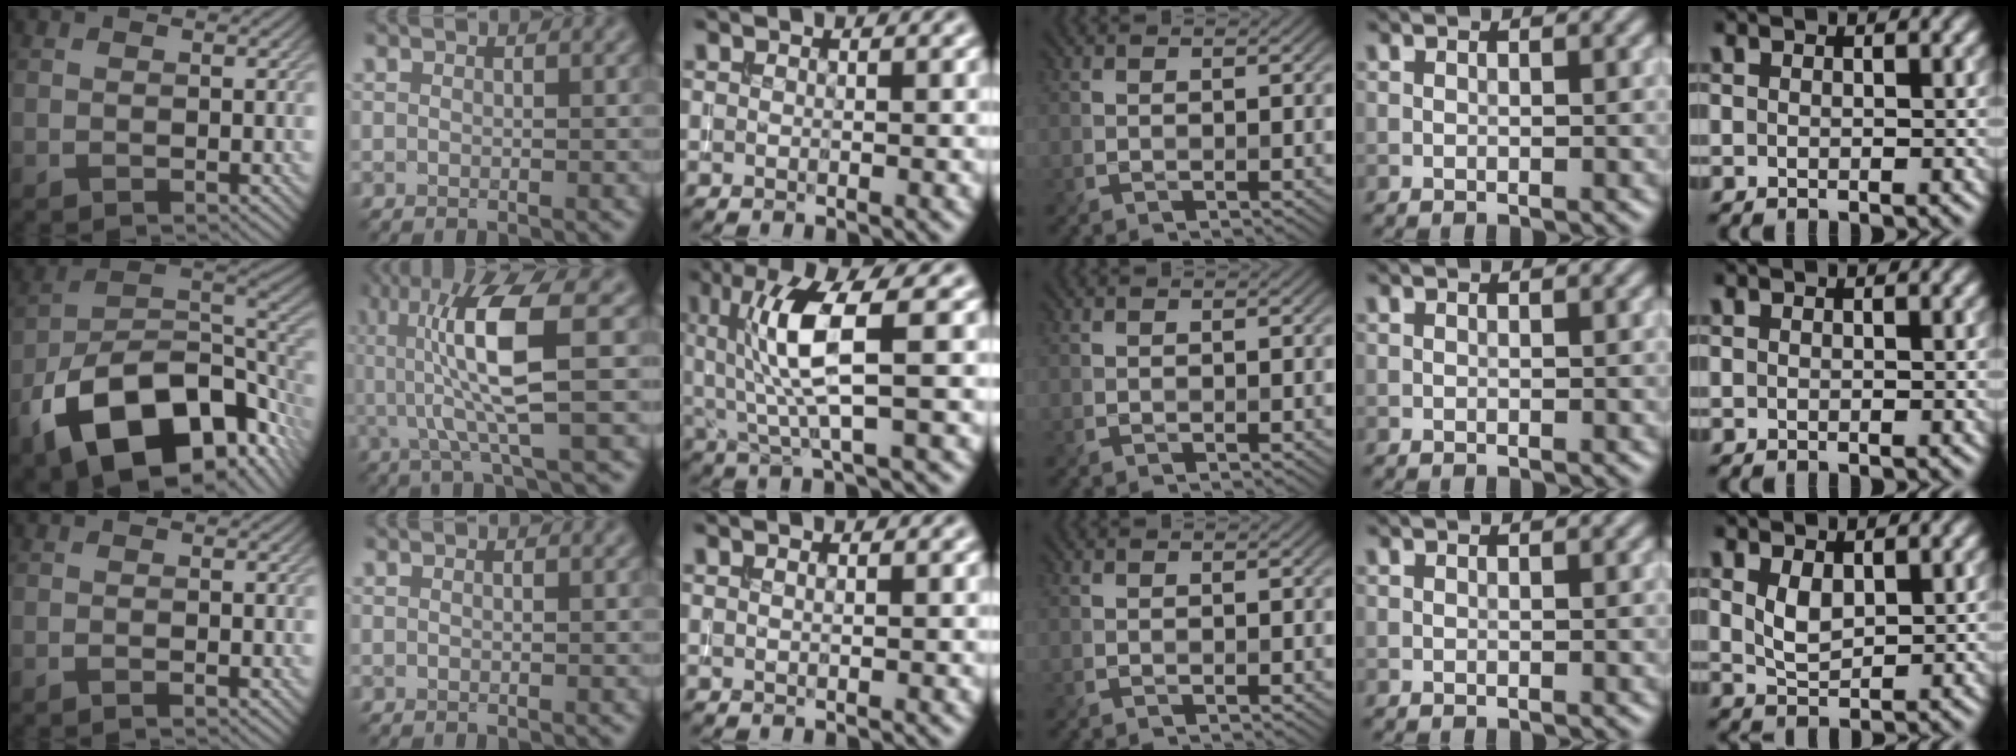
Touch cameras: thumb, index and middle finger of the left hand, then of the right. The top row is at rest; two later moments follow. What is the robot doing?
{"motion": "insert", "object": "drawer"}